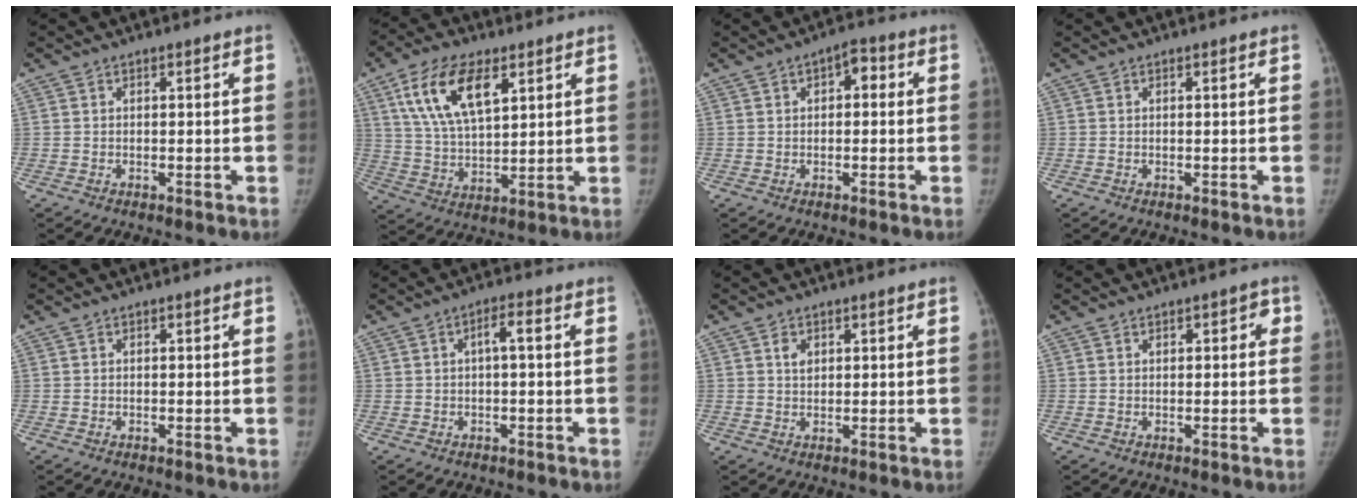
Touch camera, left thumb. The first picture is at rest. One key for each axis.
{"total": 14.5, "fx": 6.6, "fy": 7.0, "fz": 10.9, "tx": -0.187, "ty": -0.016, "tz": 0.126}
{"total": 3.8, "fx": 0.7, "fy": 2.3, "fz": 2.9, "tx": -0.024, "ty": 0.010, "tz": 0.002}
{"total": 0.0}
{"total": 0.0}
{"total": 2.8, "fx": 0.1, "fy": 0.9, "fz": 2.7, "tx": -0.044, "ty": 0.015, "tz": 0.000}
{"total": 2.0, "fx": 0.9, "fy": 1.5, "fz": 1.1, "tx": -0.012, "ty": -0.005, "tz": 0.015}
{"total": 2.0, "fx": 0.5, "fy": 1.3, "fz": 1.4, "tx": 0.000, "ty": 0.004, "tz": 0.001}